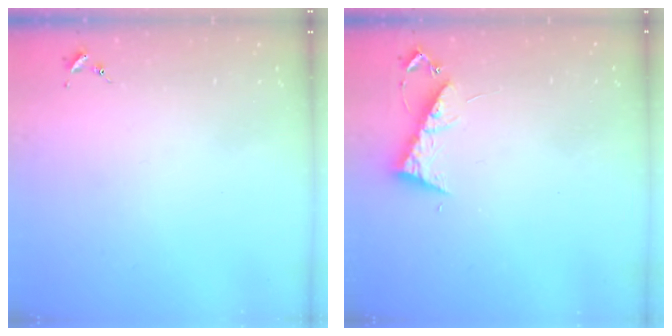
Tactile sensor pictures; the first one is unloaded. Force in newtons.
{"total": 7.7, "press": 7.6, "slide": 0.6}